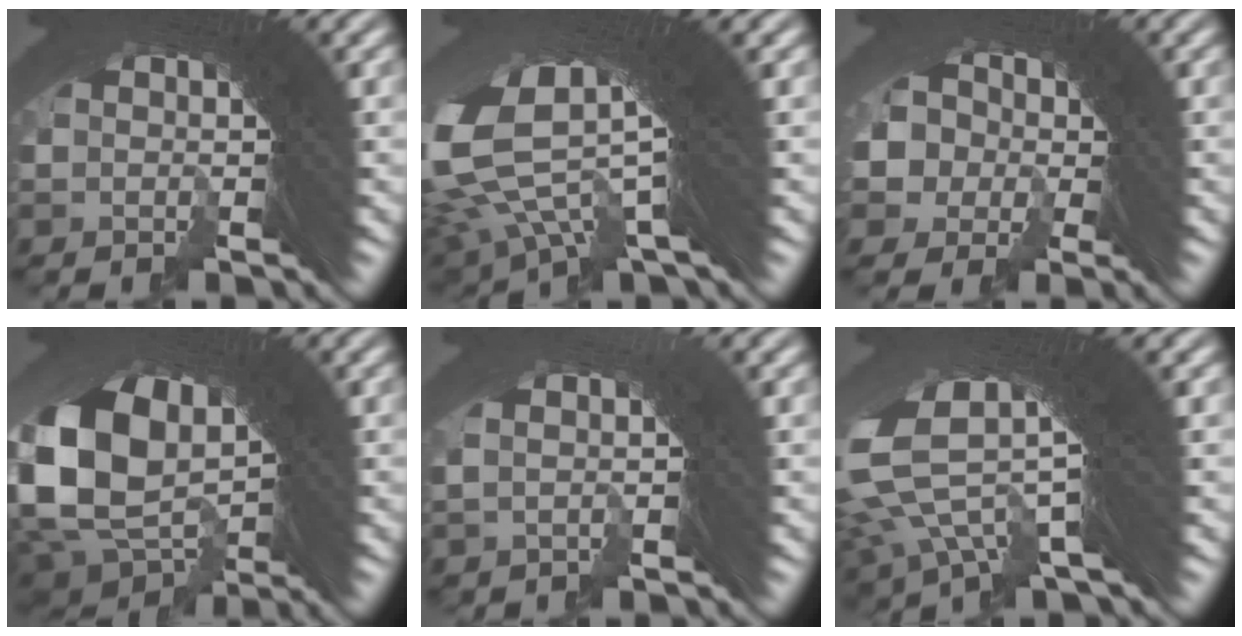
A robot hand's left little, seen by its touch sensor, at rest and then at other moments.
{"total": 10.7, "force": [3.7, 5.2, 8.6], "torque": [-0.178, 0.015, 0.058]}
{"total": 7.2, "force": [-1.0, 6.5, 2.9], "torque": [-0.094, -0.029, -0.010]}
{"total": 10.1, "force": [-0.9, 7.7, 6.4], "torque": [-0.148, -0.029, -0.003]}
{"total": 0.8, "force": [-0.2, -0.5, 0.6], "torque": [0.002, 0.017, -0.003]}
{"total": 9.8, "force": [2.9, 4.7, 8.1], "torque": [-0.167, 0.009, 0.046]}